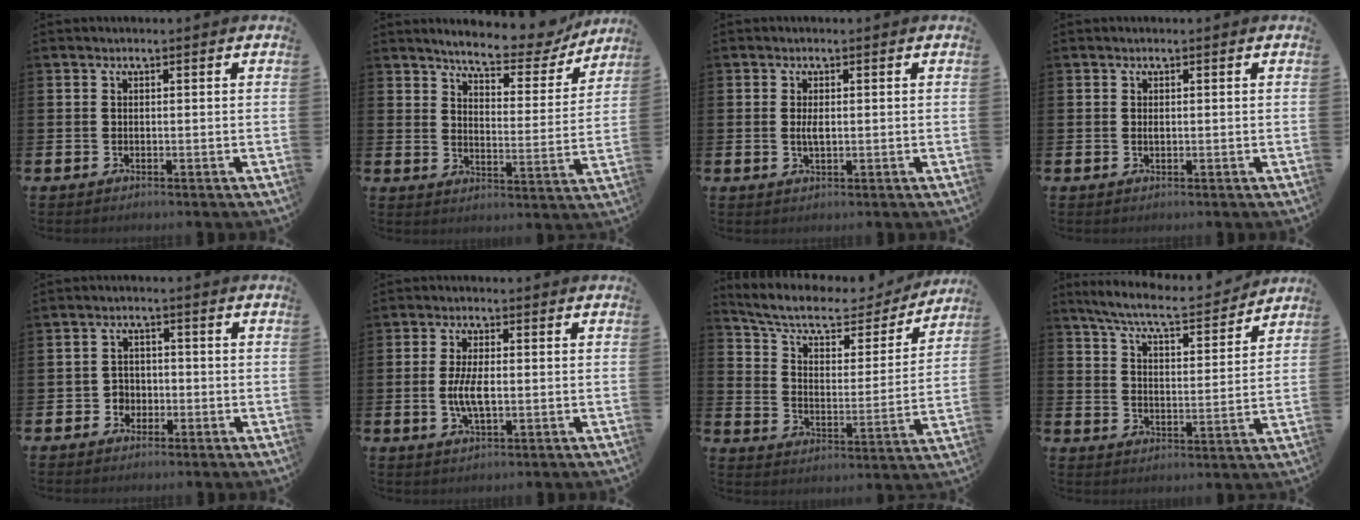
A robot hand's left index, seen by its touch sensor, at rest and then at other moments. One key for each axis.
{"total": 6.5, "fx": 6.0, "fy": 1.3, "fz": 2.1, "tx": -0.051, "ty": -0.044, "tz": 0.098}
{"total": 1.9, "fx": 0.2, "fy": 0.7, "fz": 1.7, "tx": -0.030, "ty": 0.000, "tz": 0.001}
{"total": 0.5, "fx": 0.2, "fy": 0.2, "fz": 0.5, "tx": -0.005, "ty": -0.001, "tz": 0.002}
{"total": 2.5, "fx": -1.2, "fy": 2.1, "fz": 0.3, "tx": -0.010, "ty": 0.005, "tz": -0.031}
{"total": 4.6, "fx": -0.3, "fy": 1.8, "fz": 4.2, "tx": -0.086, "ty": -0.003, "tz": -0.013}
{"total": 8.6, "fx": 7.3, "fy": 3.0, "fz": 3.4, "tx": -0.093, "ty": -0.049, "tz": 0.120}
{"total": 7.1, "fx": 6.6, "fy": 0.6, "fz": 2.6, "tx": -0.078, "ty": -0.043, "tz": 0.111}